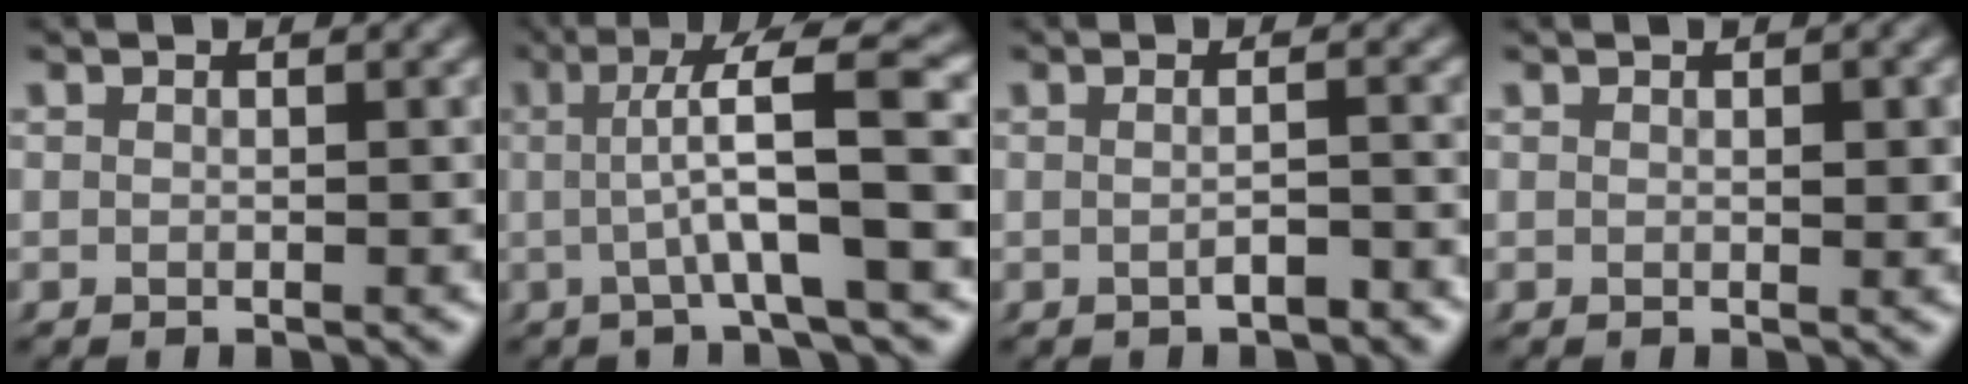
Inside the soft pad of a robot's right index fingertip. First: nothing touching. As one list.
[{"total": 6.6, "force": [1.3, 0.8, 6.5], "torque": [-0.092, 0.020, 0.013]}, {"total": 1.7, "force": [-1.3, 0.2, 1.1], "torque": [-0.015, 0.001, -0.025]}, {"total": 0.7, "force": [0.2, 0.3, 0.6], "torque": [-0.009, -0.009, 0.009]}]